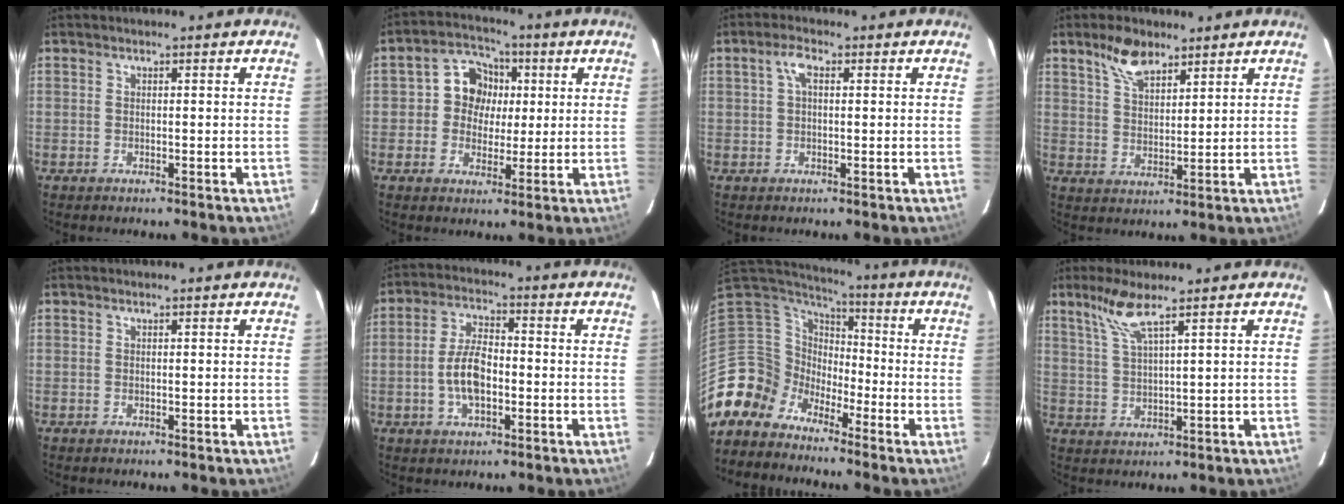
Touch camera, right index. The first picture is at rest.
{"total": 7.0, "force": [0.5, 6.6, 2.2], "torque": [-0.038, 0.024, 0.004]}
{"total": 2.3, "force": [0.8, 0.8, 2.0], "torque": [-0.042, 0.008, 0.014]}
{"total": 6.5, "force": [4.9, 2.6, 3.3], "torque": [-0.055, 0.004, 0.093]}
{"total": 0.0}
{"total": 5.6, "force": [-1.3, 3.1, 4.4], "torque": [-0.088, 0.008, -0.020]}
{"total": 8.8, "force": [-6.4, 6.0, -0.5], "torque": [-0.011, 0.042, -0.148]}
{"total": 5.3, "force": [3.9, -0.5, 3.6], "torque": [-0.078, -0.002, 0.082]}